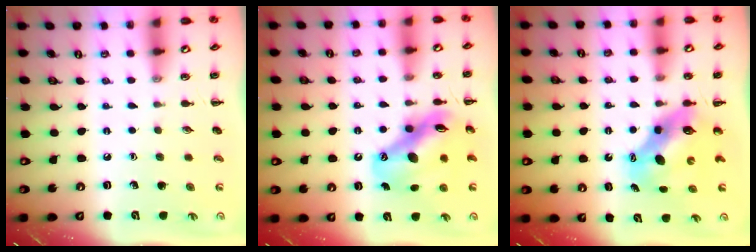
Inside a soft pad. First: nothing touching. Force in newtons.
{"total": 14.6, "press": 14.1, "slide": 3.7}
{"total": 7.7, "press": 7.5, "slide": 1.9}